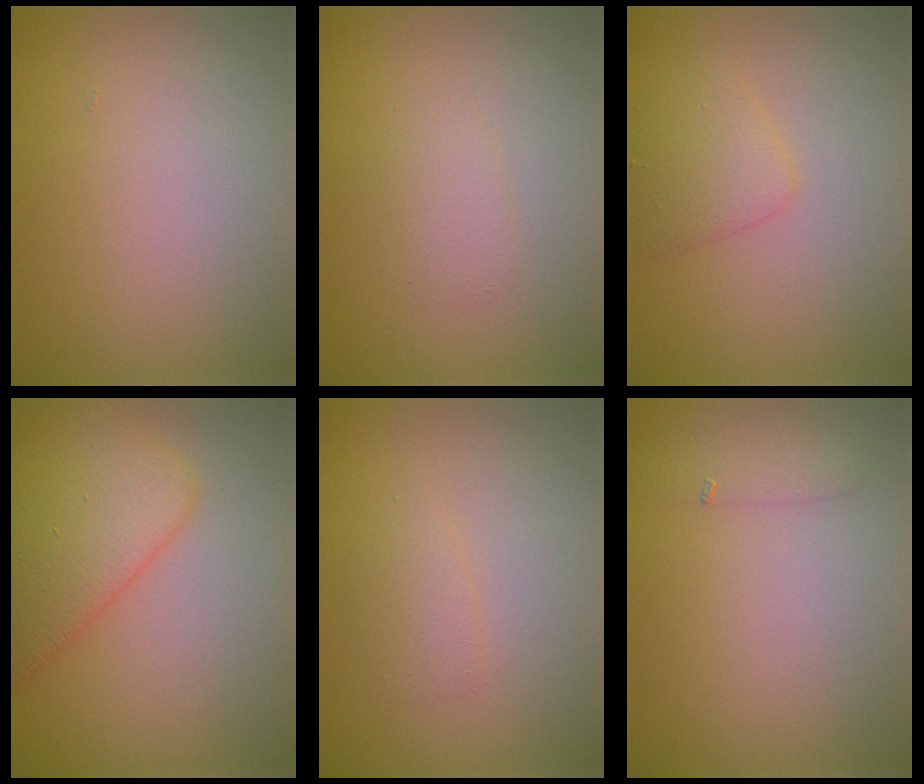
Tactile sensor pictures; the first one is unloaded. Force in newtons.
{"total": 1.3, "press": 1.3, "slide": 0.0}
{"total": 2.2, "press": 2.2, "slide": 0.1}
{"total": 6.1, "press": 6.1, "slide": 0.1}
{"total": 1.3, "press": 1.3, "slide": 0.0}
{"total": 1.4, "press": 1.4, "slide": 0.1}